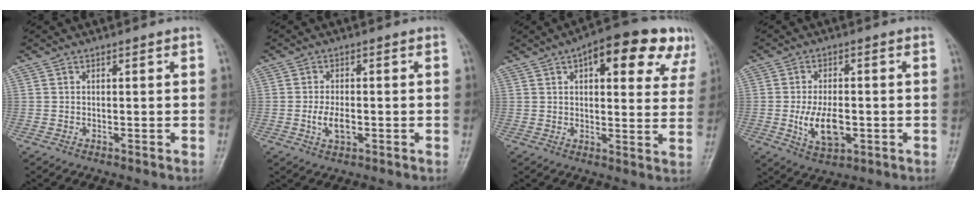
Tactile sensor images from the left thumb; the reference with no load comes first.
{"total": 4.2, "force": [-1.0, 2.2, 3.5], "torque": [-0.066, 0.002, -0.020]}
{"total": 17.8, "force": [8.9, 7.3, 13.5], "torque": [-0.139, -0.007, 0.106]}
{"total": 8.4, "force": [-1.7, 4.5, 6.8], "torque": [-0.117, 0.001, -0.022]}